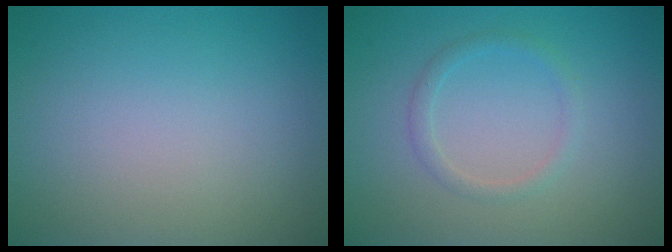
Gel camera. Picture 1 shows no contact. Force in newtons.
{"total": 1.3, "press": 1.3, "slide": 0.1}